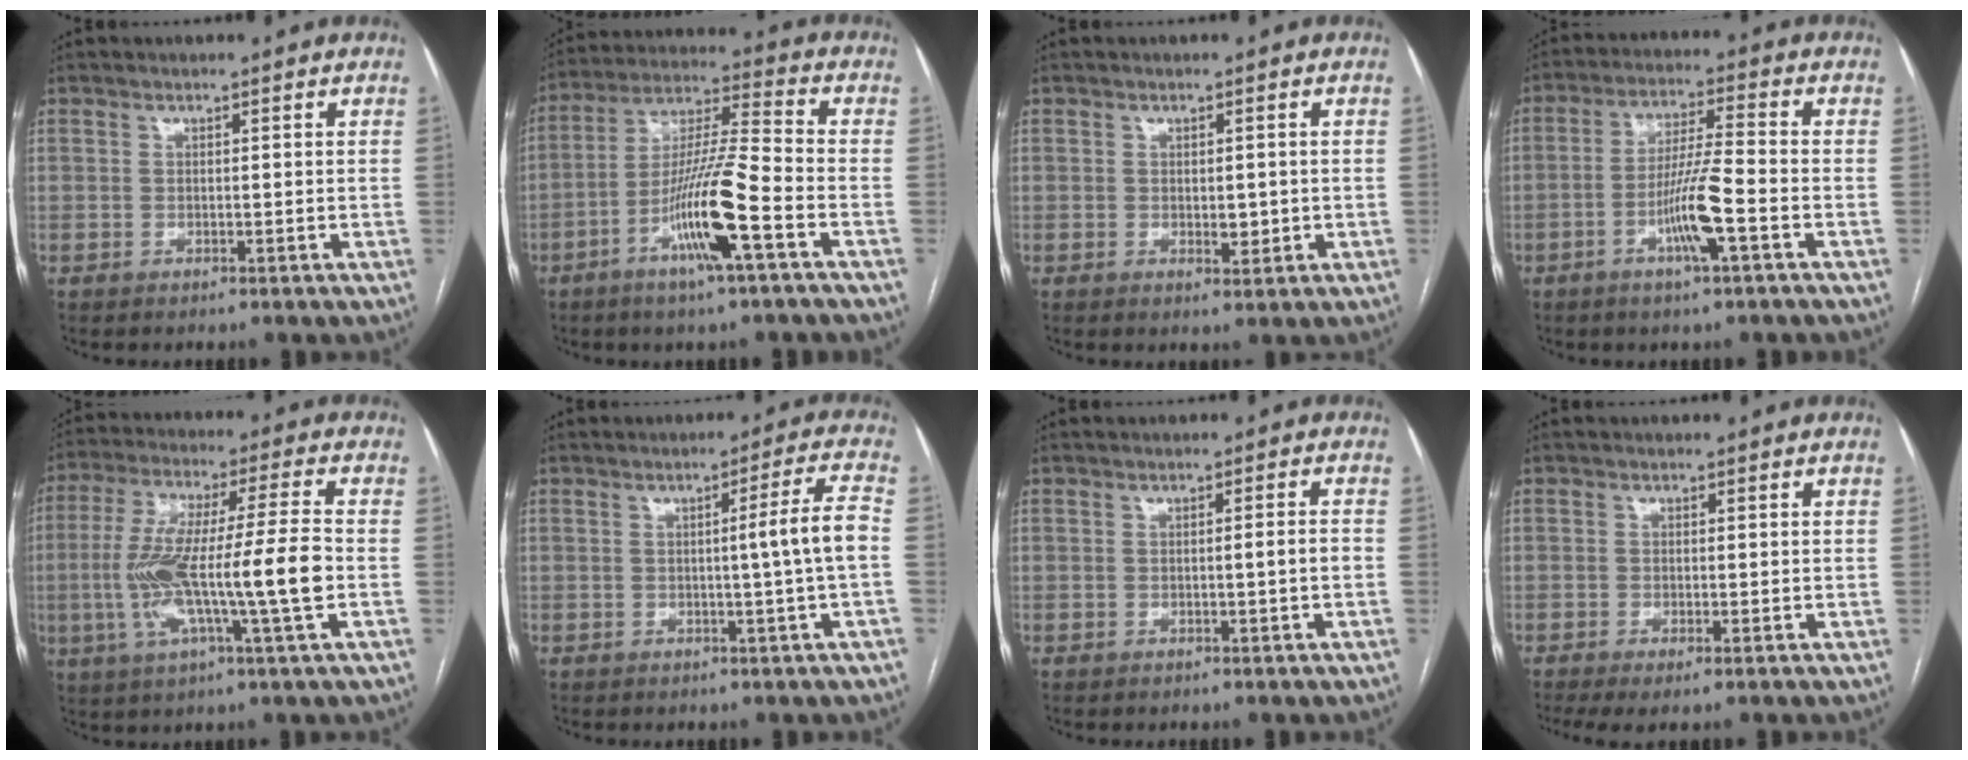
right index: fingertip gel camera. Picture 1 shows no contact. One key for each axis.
{"total": 13.6, "fx": -5.6, "fy": 0.1, "fz": 12.4, "tx": -0.239, "ty": -0.002, "tz": -0.105}
{"total": 2.3, "fx": -0.2, "fy": 1.2, "fz": 2.0, "tx": -0.029, "ty": -0.003, "tz": 0.002}
{"total": 8.5, "fx": -3.3, "fy": 0.0, "fz": 7.9, "tx": -0.152, "ty": -0.001, "tz": -0.061}
{"total": 15.6, "fx": -2.6, "fy": 0.2, "fz": 15.4, "tx": -0.296, "ty": 0.006, "tz": -0.051}
{"total": 5.8, "fx": -0.6, "fy": -1.5, "fz": 5.6, "tx": -0.078, "ty": 0.004, "tz": -0.007}
{"total": 1.7, "fx": -0.5, "fy": -0.2, "fz": 1.6, "tx": -0.023, "ty": 0.001, "tz": -0.007}
{"total": 3.7, "fx": -2.2, "fy": 0.9, "fz": 2.8, "tx": -0.052, "ty": -0.013, "tz": -0.038}